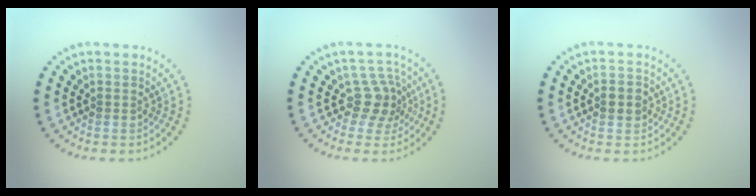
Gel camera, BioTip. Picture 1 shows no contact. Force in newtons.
{"total": 3.0, "press": 2.2, "slide": 2.0}
{"total": 1.5, "press": 1.5, "slide": 0.1}